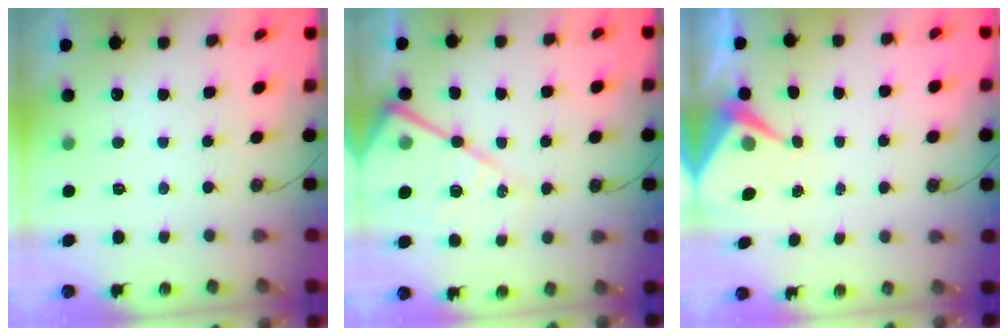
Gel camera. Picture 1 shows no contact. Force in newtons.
{"total": 16.2, "press": 16.2, "slide": 1.8}
{"total": 5.7, "press": 5.7, "slide": 0.5}